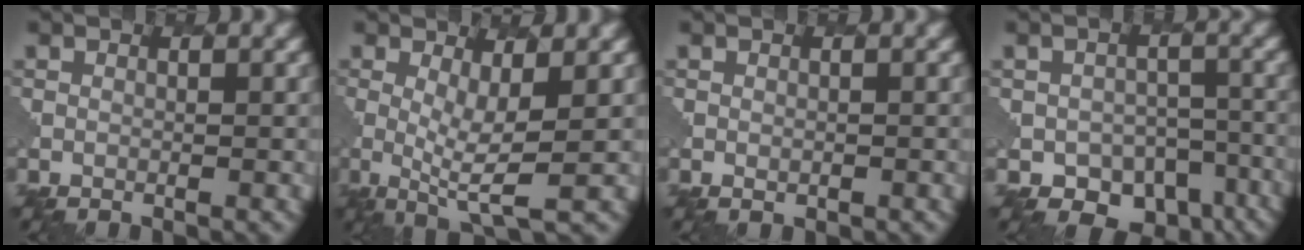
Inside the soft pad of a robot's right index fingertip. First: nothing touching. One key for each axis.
{"total": 3.7, "fx": 0.4, "fy": 0.8, "fz": 3.6, "tx": -0.067, "ty": -0.010, "tz": 0.006}
{"total": 0.6, "fx": 0.0, "fy": 0.6, "fz": 0.3, "tx": -0.006, "ty": -0.004, "tz": 0.001}
{"total": 7.2, "fx": -4.3, "fy": 4.9, "fz": 2.9, "tx": -0.034, "ty": -0.024, "tz": -0.050}